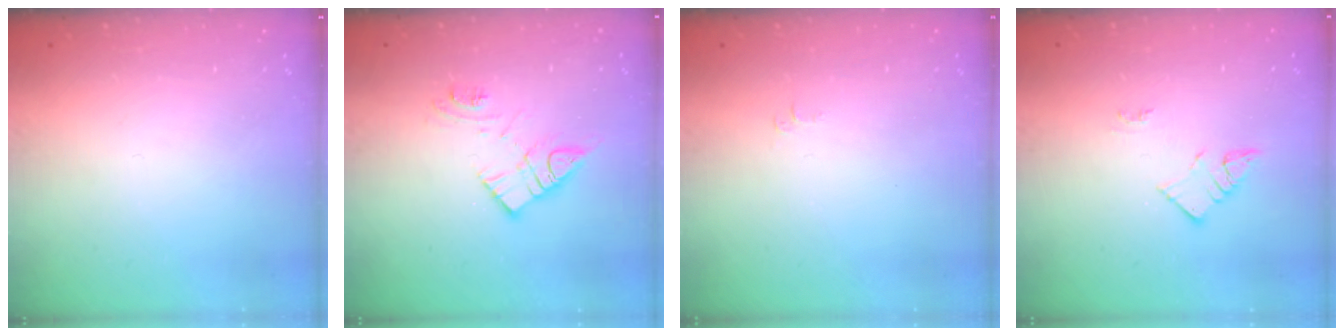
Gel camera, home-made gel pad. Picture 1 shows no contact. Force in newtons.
{"total": 11.6, "press": 11.6, "slide": 0.9}
{"total": 3.3, "press": 3.3, "slide": 0.5}
{"total": 4.6, "press": 4.6, "slide": 0.3}